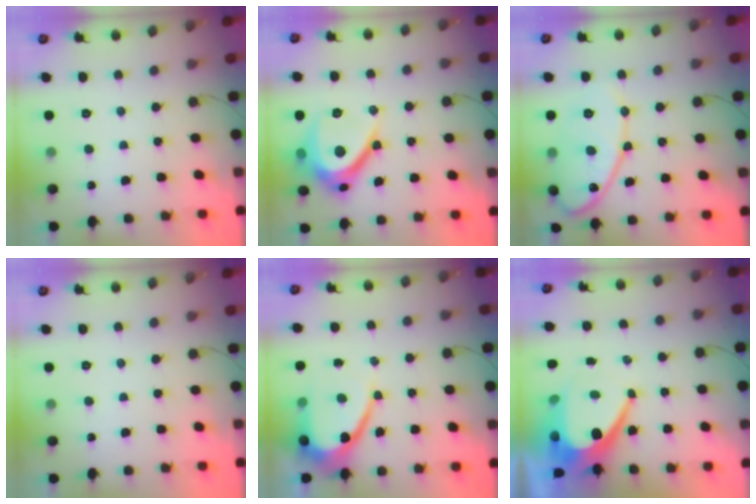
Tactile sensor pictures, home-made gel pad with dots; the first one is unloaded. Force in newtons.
{"total": 12.9, "press": 12.9, "slide": 1.5}
{"total": 14.4, "press": 14.4, "slide": 1.0}
{"total": 0.0}
{"total": 10.8, "press": 10.8, "slide": 1.0}
{"total": 14.6, "press": 14.6, "slide": 1.0}